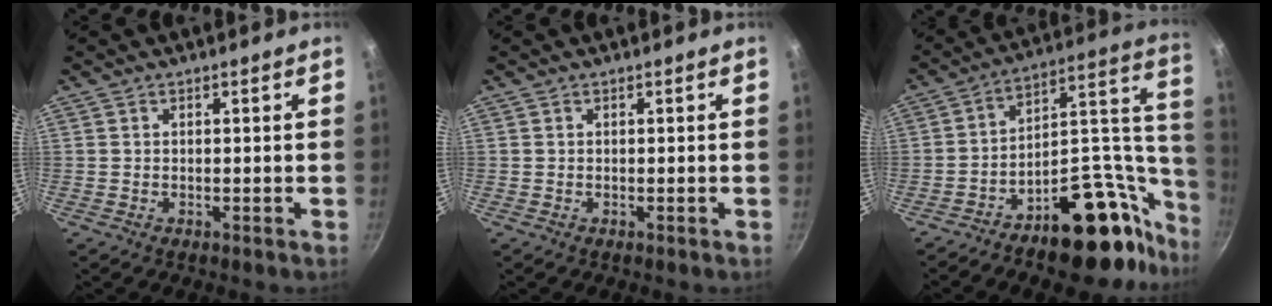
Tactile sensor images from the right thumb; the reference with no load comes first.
{"total": 0.0}
{"total": 25.1, "force": [-13.7, 12.9, 16.7], "torque": [-0.148, 0.110, -0.203]}